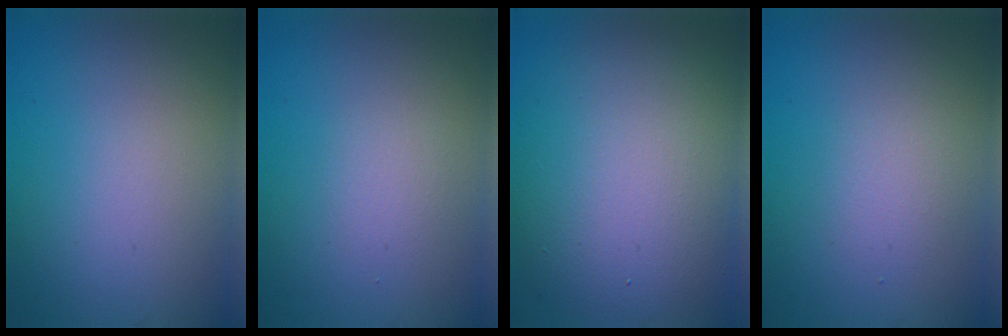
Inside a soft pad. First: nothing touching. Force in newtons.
{"total": 0.9, "press": 0.9, "slide": 0.0}
{"total": 11.1, "press": 11.1, "slide": 0.5}
{"total": 1.6, "press": 1.6, "slide": 0.1}